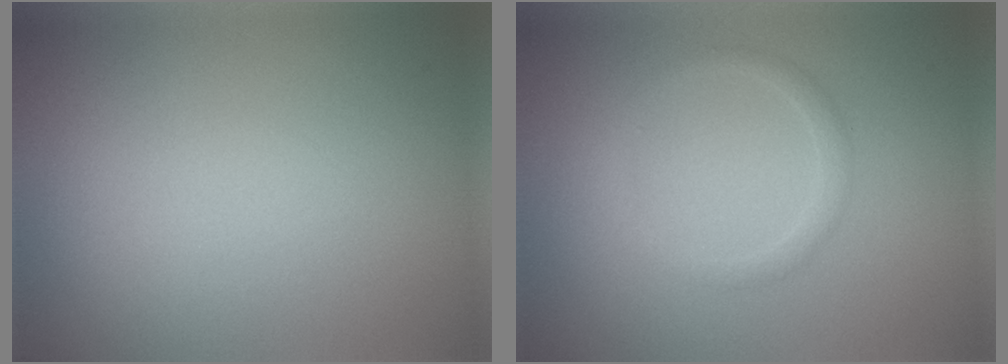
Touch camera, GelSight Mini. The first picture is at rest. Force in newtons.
{"total": 1.3, "press": 1.3, "slide": 0.1}